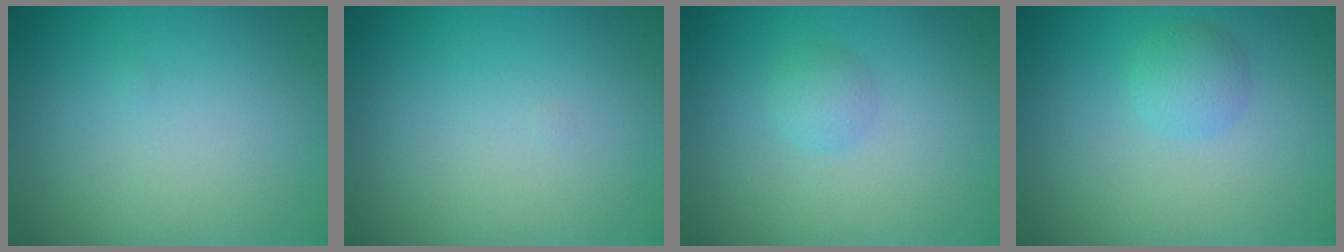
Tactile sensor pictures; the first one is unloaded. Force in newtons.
{"total": 0.0}
{"total": 1.3, "press": 1.3, "slide": 0.1}
{"total": 1.9, "press": 1.9, "slide": 0.0}